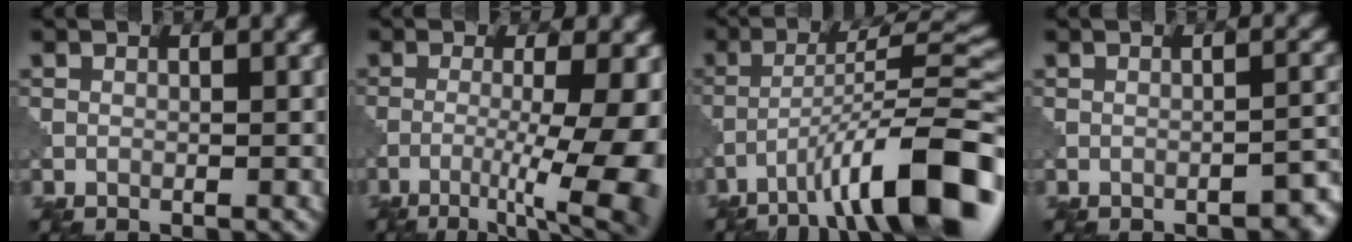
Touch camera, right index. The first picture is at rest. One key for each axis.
{"total": 9.4, "fx": -3.2, "fy": 2.0, "fz": 8.6, "tx": -0.136, "ty": -0.011, "tz": -0.038}
{"total": 12.4, "fx": -6.9, "fy": 2.4, "fz": 10.0, "tx": -0.149, "ty": 0.018, "tz": -0.108}
{"total": 2.8, "fx": -2.2, "fy": 0.7, "fz": 1.6, "tx": -0.015, "ty": 0.009, "tz": -0.028}